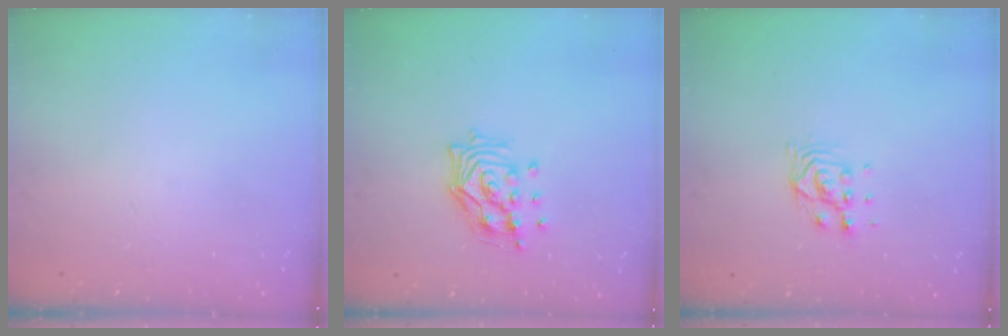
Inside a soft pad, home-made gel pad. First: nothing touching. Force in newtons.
{"total": 12.0, "press": 12.0, "slide": 0.9}
{"total": 6.8, "press": 6.8, "slide": 0.5}